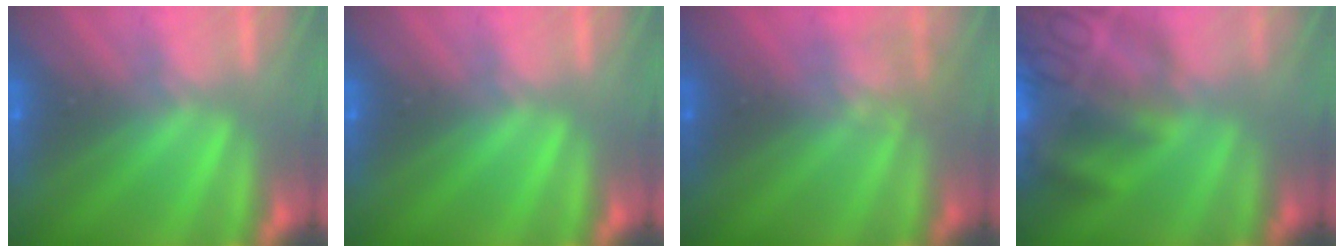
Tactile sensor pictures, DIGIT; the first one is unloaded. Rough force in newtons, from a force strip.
{"total": 0.0}
{"total": 2.5}
{"total": 7.7}